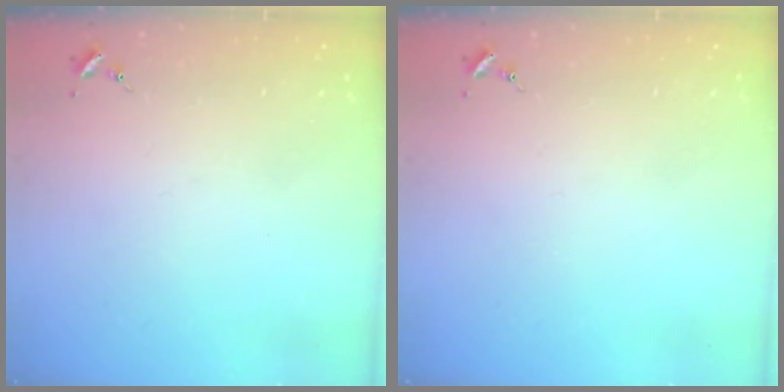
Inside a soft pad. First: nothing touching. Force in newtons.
{"total": 0.0}